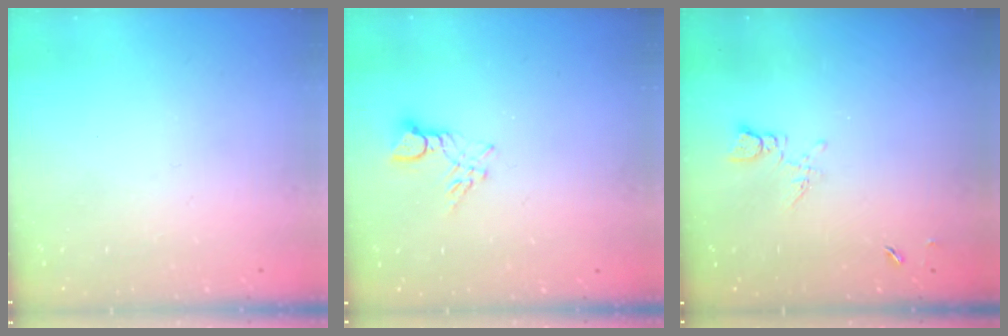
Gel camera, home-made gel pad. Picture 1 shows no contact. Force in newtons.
{"total": 3.7, "press": 3.7, "slide": 0.6}
{"total": 5.9, "press": 5.9, "slide": 0.9}